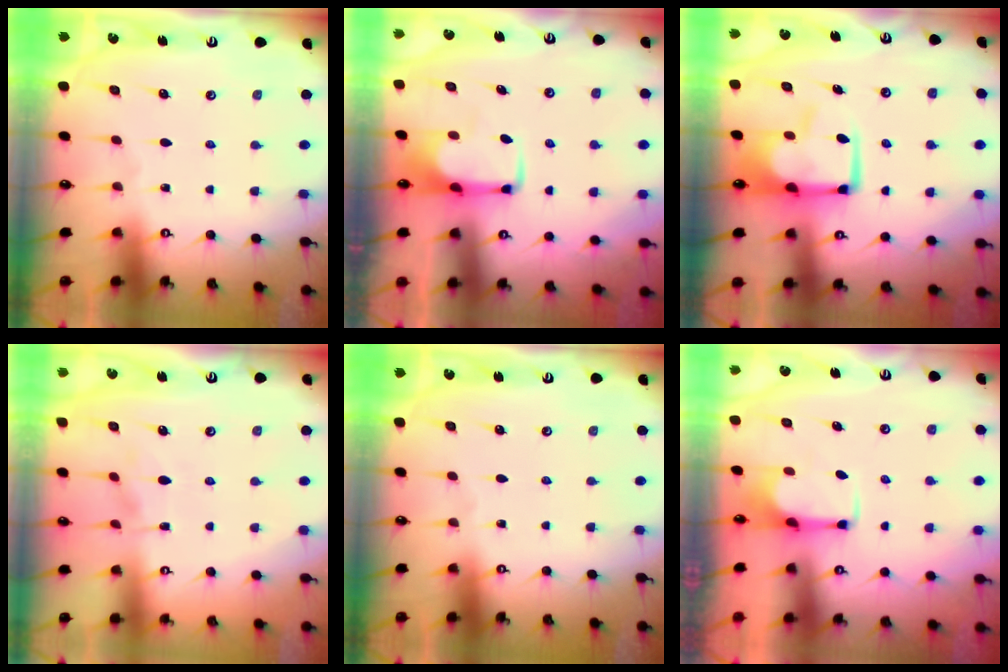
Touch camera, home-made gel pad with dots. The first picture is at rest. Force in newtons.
{"total": 2.0, "press": 2.0, "slide": 0.4}
{"total": 9.0, "press": 8.9, "slide": 1.8}
{"total": 4.8, "press": 4.7, "slide": 0.9}
{"total": 0.0}
{"total": 2.8, "press": 2.6, "slide": 1.0}